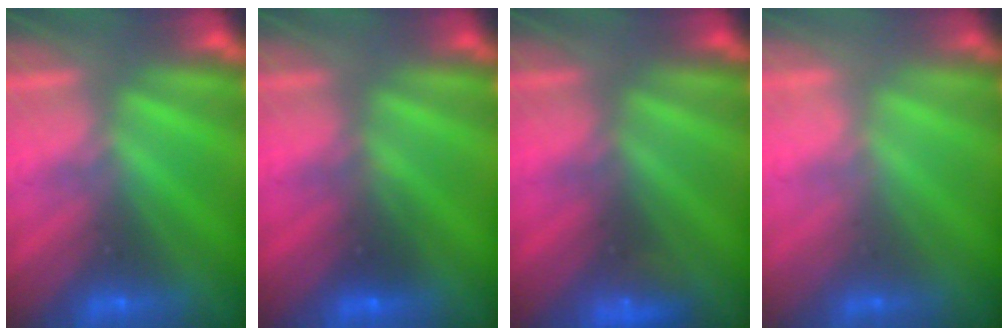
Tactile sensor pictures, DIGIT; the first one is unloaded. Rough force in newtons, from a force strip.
{"total": 2.6}
{"total": 2.3}
{"total": 1.9}